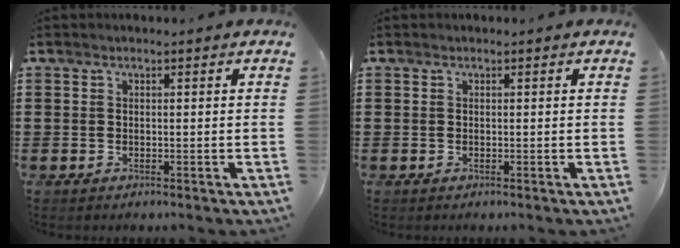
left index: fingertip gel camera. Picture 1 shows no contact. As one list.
[{"total": 0.0}]